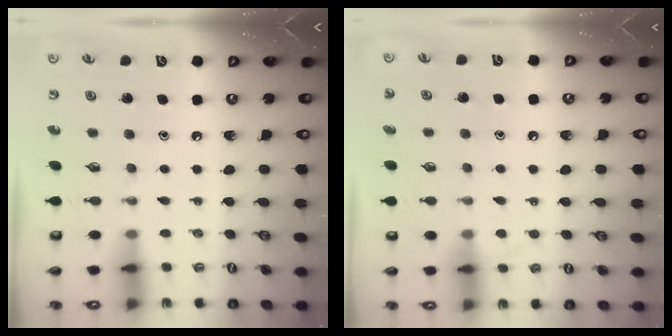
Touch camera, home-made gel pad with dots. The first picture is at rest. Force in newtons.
{"total": 4.2, "press": 4.2, "slide": 0.4}